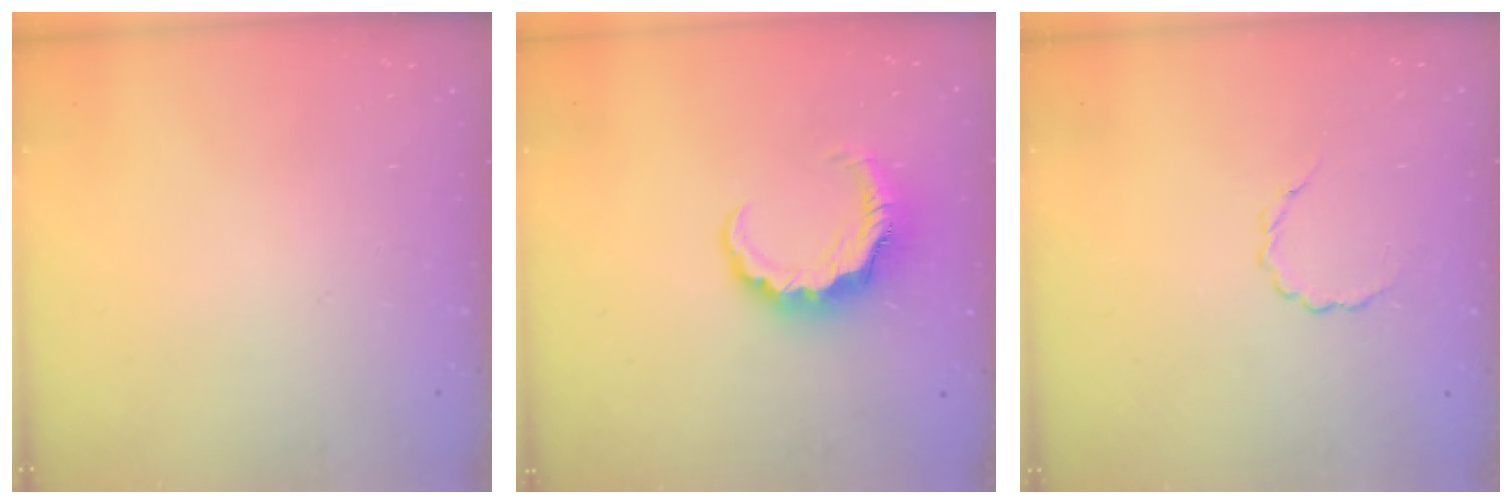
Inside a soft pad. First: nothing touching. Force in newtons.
{"total": 6.8, "press": 6.7, "slide": 1.0}
{"total": 3.0, "press": 2.8, "slide": 1.0}